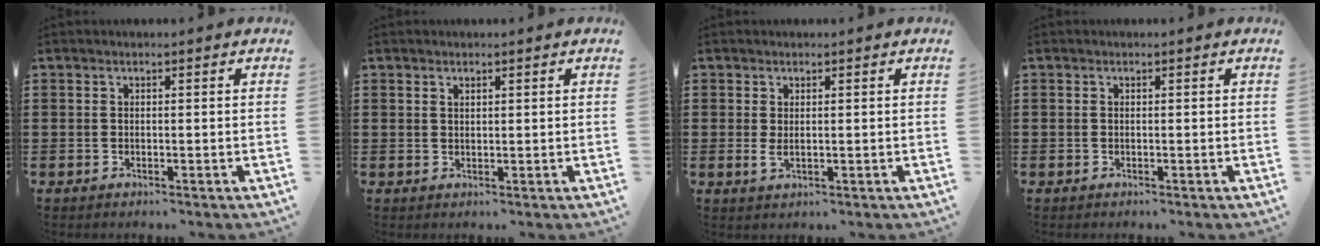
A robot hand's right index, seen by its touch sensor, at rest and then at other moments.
{"total": 0.9, "force": [0.7, 0.5, 0.3], "torque": [-0.008, 0.003, 0.013]}
{"total": 1.3, "force": [0.4, 0.5, 1.2], "torque": [-0.031, -0.002, 0.005]}
{"total": 0.0}